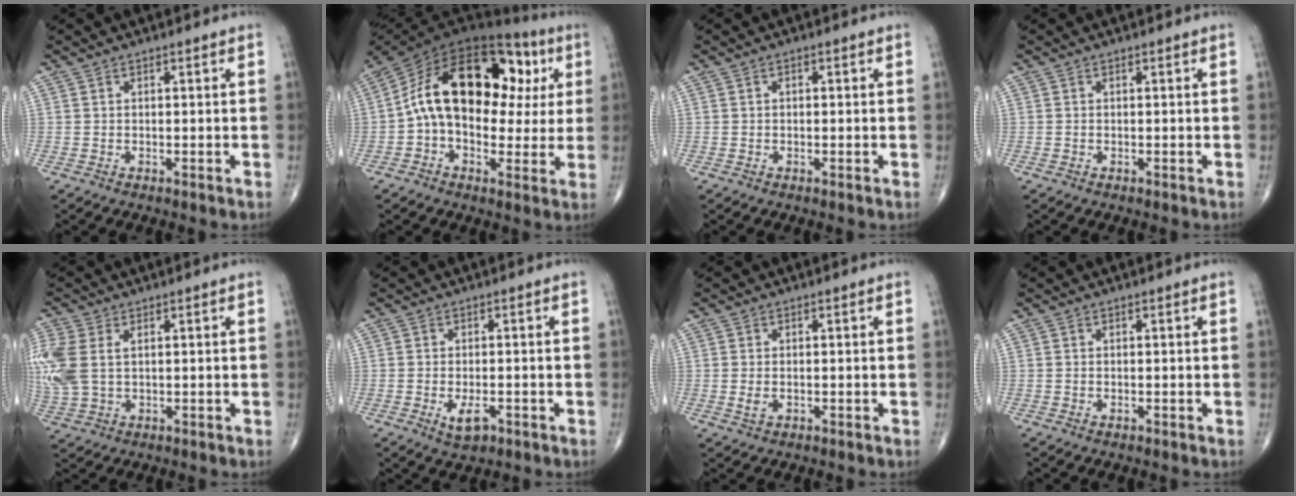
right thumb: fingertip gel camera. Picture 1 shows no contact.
{"total": 22.6, "force": [2.1, 14.2, 17.5], "torque": [-0.254, 0.045, 0.023]}
{"total": 0.5, "force": [0.0, 0.4, 0.4], "torque": [-0.005, 0.001, -0.001]}
{"total": 0.0}
{"total": 11.0, "force": [1.8, 7.1, 8.2], "torque": [-0.232, 0.008, 0.043]}
{"total": 3.8, "force": [-1.6, 1.8, 2.9], "torque": [-0.047, -0.001, -0.021]}
{"total": 1.9, "force": [-0.3, 1.2, 1.4], "torque": [-0.030, -0.002, -0.005]}
{"total": 0.0}